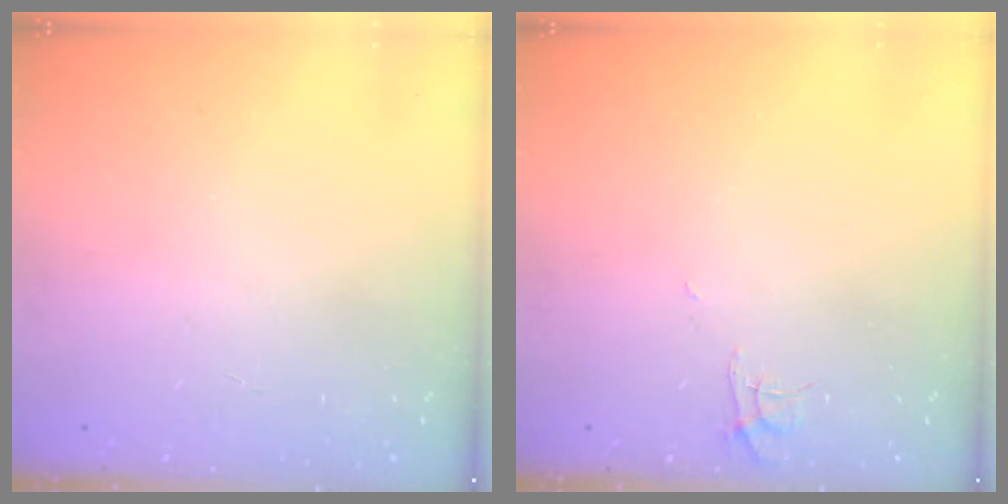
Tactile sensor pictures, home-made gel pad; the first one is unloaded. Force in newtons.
{"total": 4.5, "press": 4.5, "slide": 0.3}